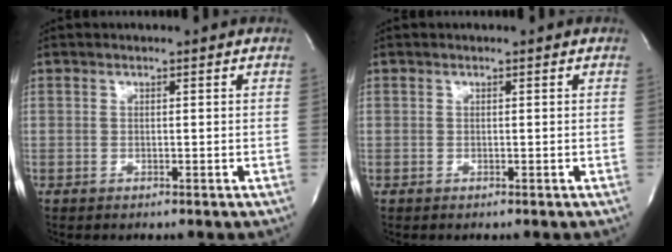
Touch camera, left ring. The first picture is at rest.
{"total": 0.0}